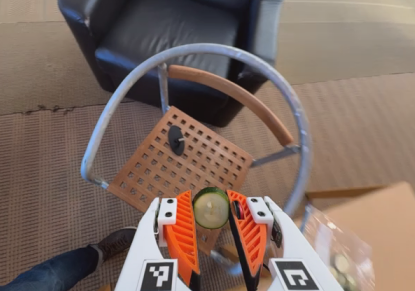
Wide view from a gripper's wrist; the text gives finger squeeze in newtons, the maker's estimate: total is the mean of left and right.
{"total": 6.8, "left": 6.7, "right": 6.8}